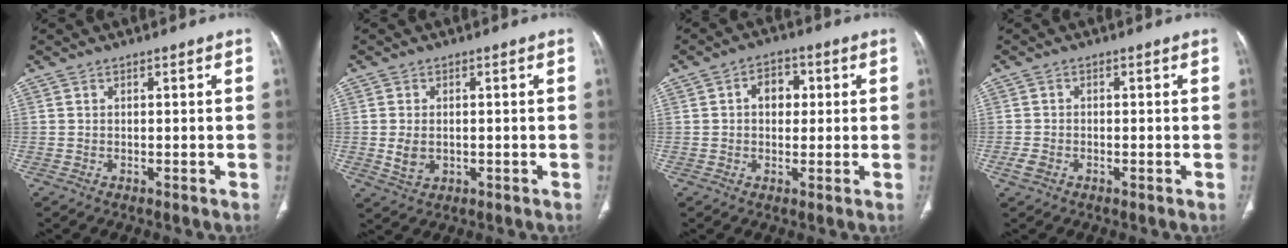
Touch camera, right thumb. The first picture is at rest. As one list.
[{"total": 3.9, "force": [-0.3, 2.8, 2.7], "torque": [-0.050, -0.004, 0.003]}, {"total": 5.4, "force": [0.9, 4.0, 3.5], "torque": [-0.032, 0.008, 0.010]}, {"total": 1.2, "force": [-0.6, 0.6, 1.0], "torque": [-0.021, -0.001, -0.011]}]